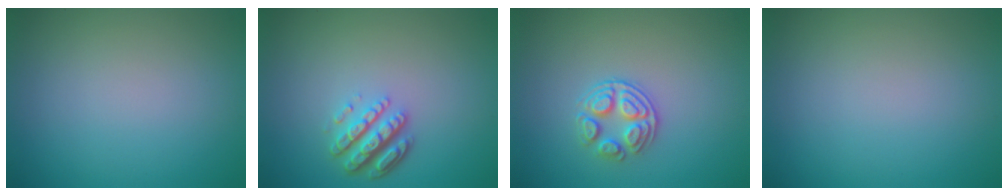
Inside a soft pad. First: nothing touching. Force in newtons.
{"total": 4.1, "press": 3.1, "slide": 2.7}
{"total": 2.9, "press": 2.6, "slide": 1.3}
{"total": 0.0}